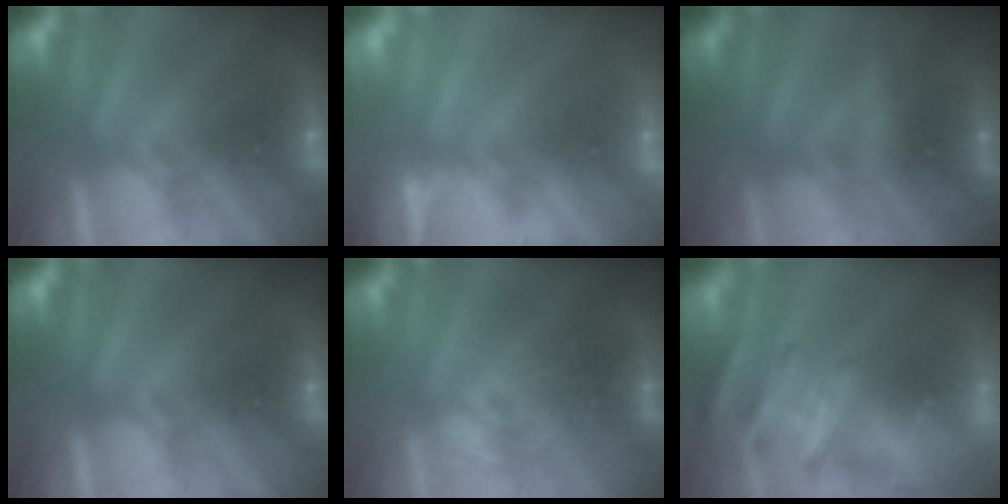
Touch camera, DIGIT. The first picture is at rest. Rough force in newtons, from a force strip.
{"total": 4.5}
{"total": 2.5}
{"total": 0.0}
{"total": 2.4}
{"total": 9.6}